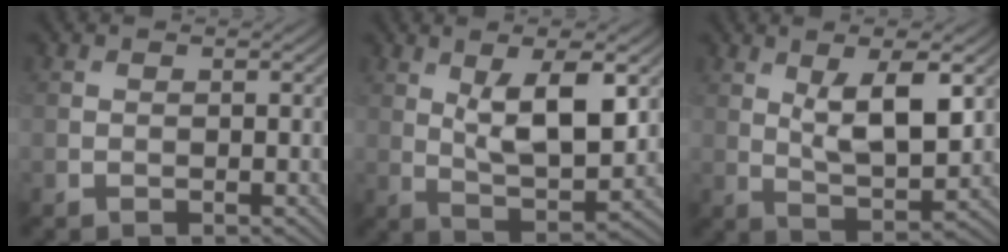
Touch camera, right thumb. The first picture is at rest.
{"total": 9.2, "force": [2.9, 3.3, 8.1], "torque": [-0.146, -0.006, 0.052]}
{"total": 8.0, "force": [2.6, 2.6, 7.1], "torque": [-0.129, -0.005, 0.049]}